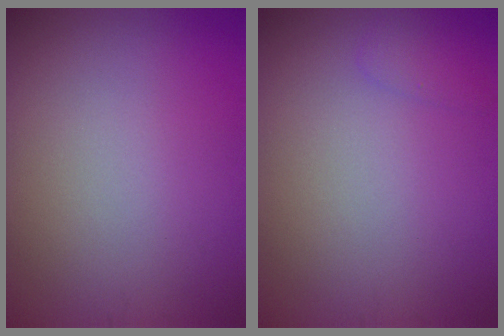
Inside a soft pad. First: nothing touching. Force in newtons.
{"total": 1.0, "press": 1.0, "slide": 0.1}